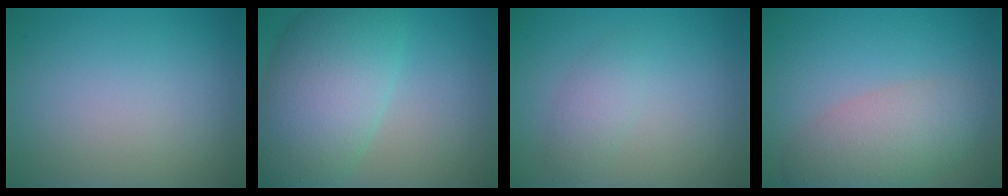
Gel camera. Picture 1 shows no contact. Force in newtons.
{"total": 9.9, "press": 9.9, "slide": 0.3}
{"total": 1.7, "press": 1.7, "slide": 0.1}
{"total": 5.0, "press": 4.9, "slide": 0.4}